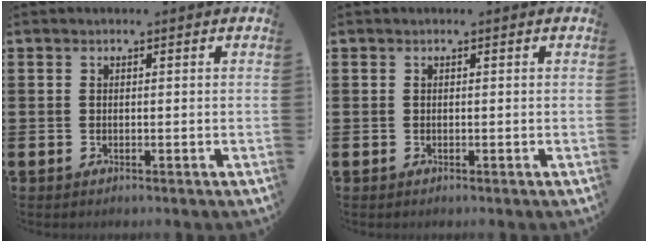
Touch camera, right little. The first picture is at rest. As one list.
[{"total": 0.0}]